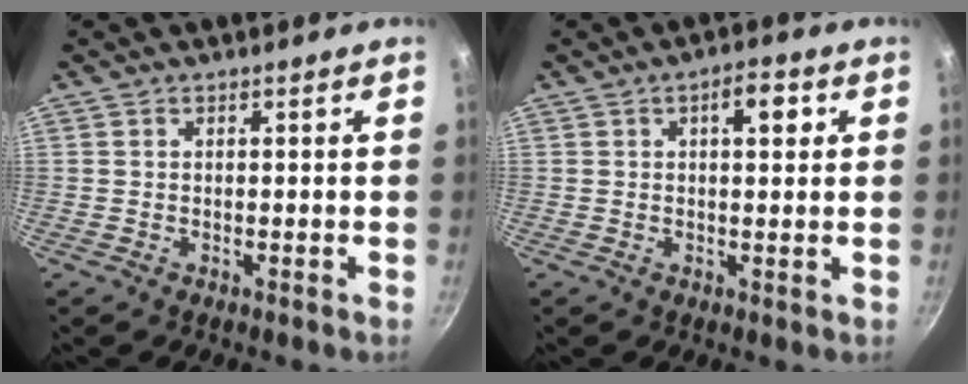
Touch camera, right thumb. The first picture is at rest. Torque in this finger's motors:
{"motor_torque": [-0.03, 1.56, 0.46, -0.06, 0.14]}